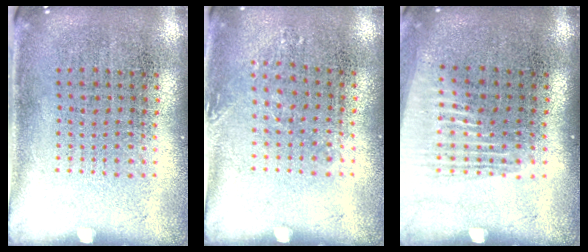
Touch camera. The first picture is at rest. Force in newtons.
{"total": 0.8, "press": 0.8, "slide": 0.1}
{"total": 1.4, "press": 1.2, "slide": 0.7}